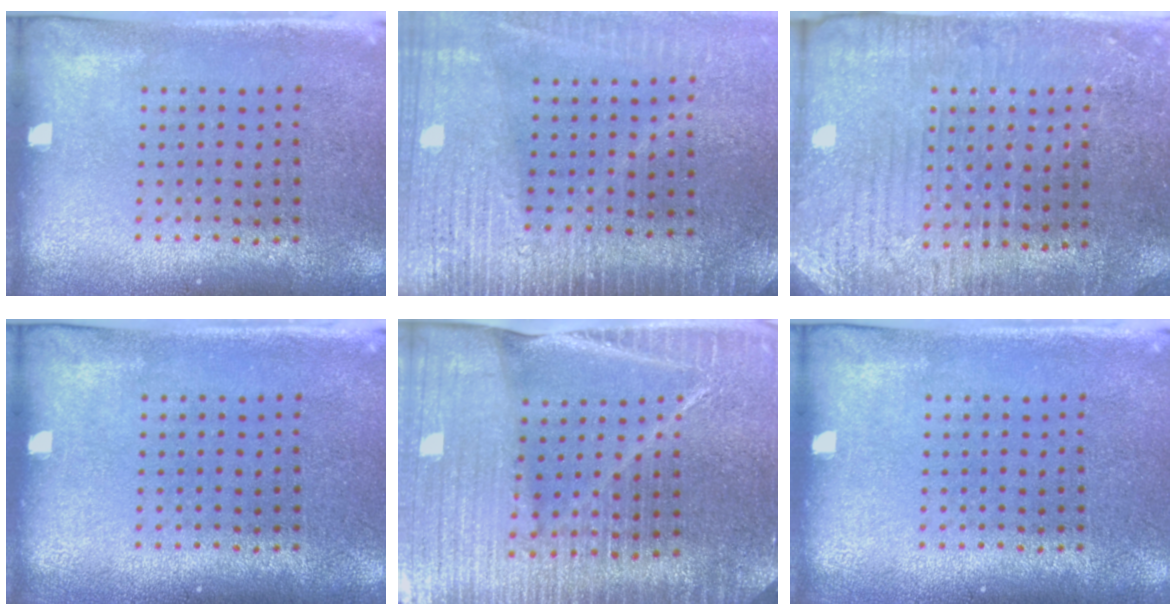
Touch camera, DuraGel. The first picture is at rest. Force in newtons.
{"total": 3.6, "press": 3.2, "slide": 1.6}
{"total": 3.1, "press": 3.0, "slide": 0.6}
{"total": 0.0}
{"total": 5.3, "press": 4.7, "slide": 2.4}
{"total": 0.0}